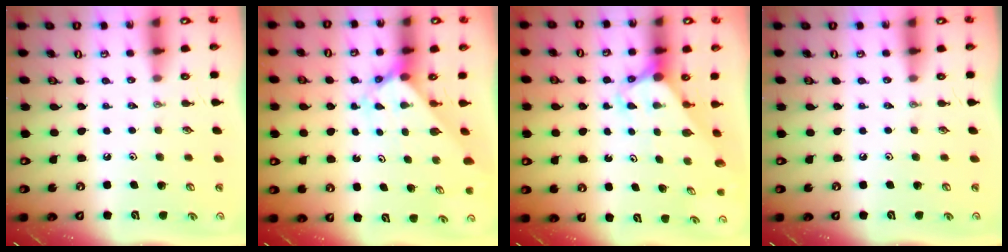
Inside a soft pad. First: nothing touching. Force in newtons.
{"total": 2.4, "press": 2.4, "slide": 0.2}
{"total": 5.2, "press": 5.1, "slide": 0.2}
{"total": 0.0}